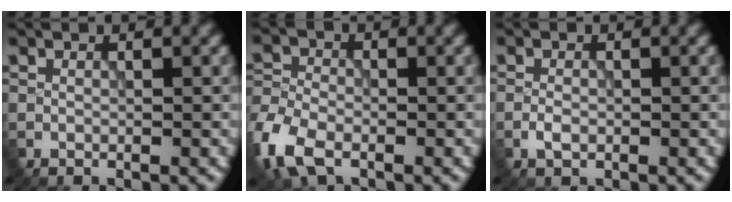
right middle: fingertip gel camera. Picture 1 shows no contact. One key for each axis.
{"total": 6.0, "fx": -3.4, "fy": 3.6, "fz": 3.5, "tx": -0.088, "ty": -0.010, "tz": -0.079}
{"total": 1.2, "fx": -0.6, "fy": 0.8, "fz": 0.8, "tx": -0.014, "ty": -0.001, "tz": -0.014}